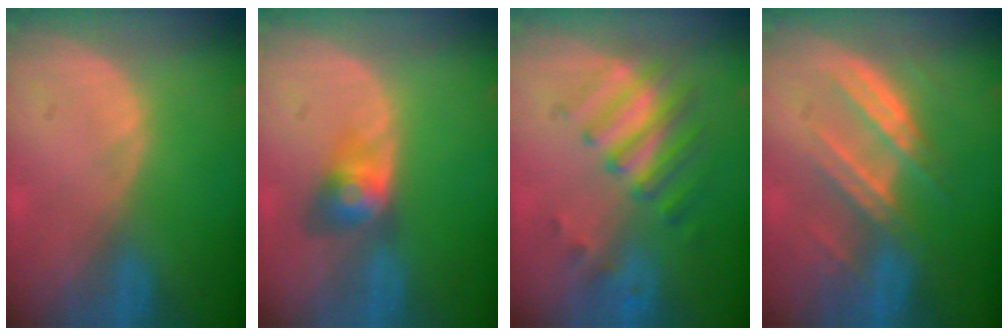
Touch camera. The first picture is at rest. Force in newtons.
{"total": 3.8, "press": 3.8, "slide": 0.2}
{"total": 7.7, "press": 6.9, "slide": 3.4}
{"total": 7.3, "press": 7.0, "slide": 1.9}